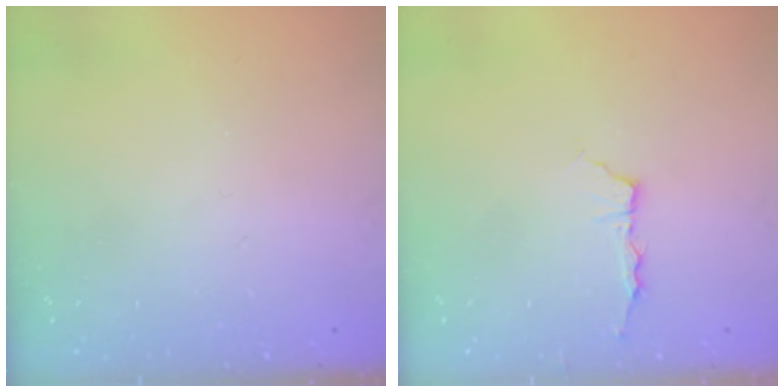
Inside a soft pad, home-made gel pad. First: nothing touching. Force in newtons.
{"total": 3.5, "press": 3.5, "slide": 0.5}